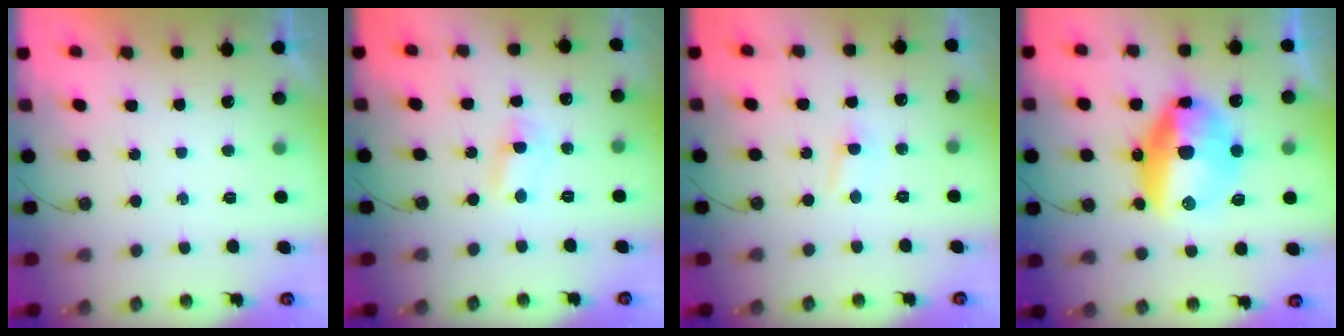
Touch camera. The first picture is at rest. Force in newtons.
{"total": 3.1, "press": 3.1, "slide": 0.4}
{"total": 2.8, "press": 2.7, "slide": 0.7}
{"total": 17.5, "press": 16.8, "slide": 5.0}